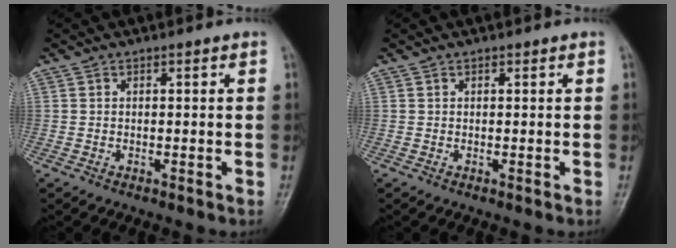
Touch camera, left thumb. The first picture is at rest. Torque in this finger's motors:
{"motor_torque": [1.87, 1.73, -0.11, -0.01, -0.01]}